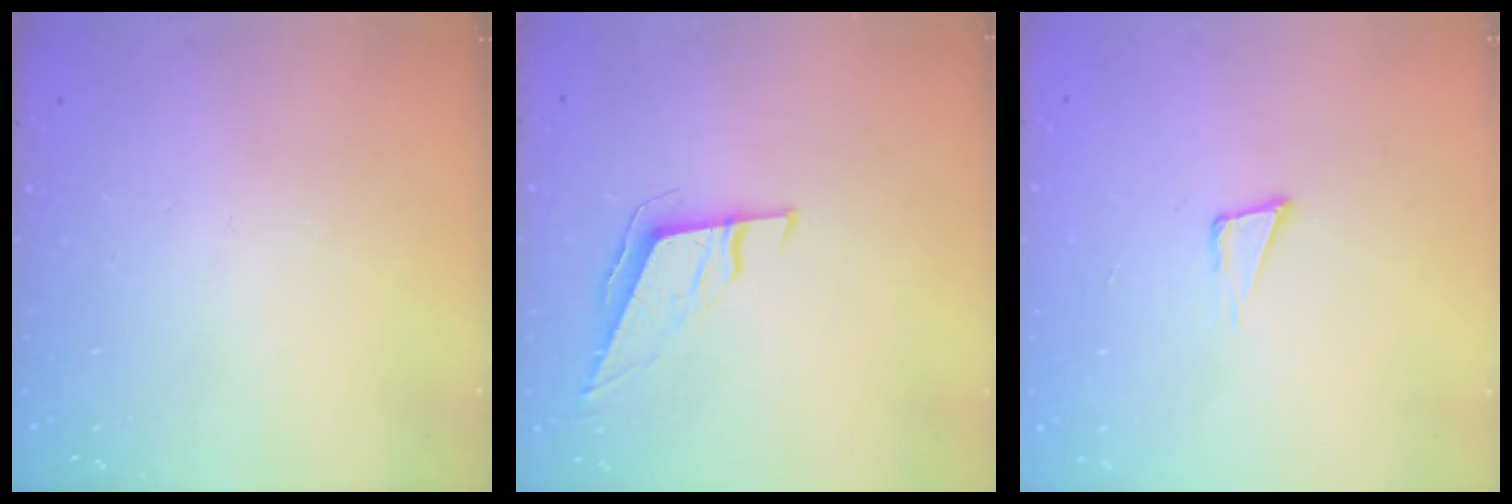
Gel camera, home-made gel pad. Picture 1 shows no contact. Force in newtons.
{"total": 6.0, "press": 5.9, "slide": 0.9}
{"total": 4.0, "press": 2.7, "slide": 2.9}